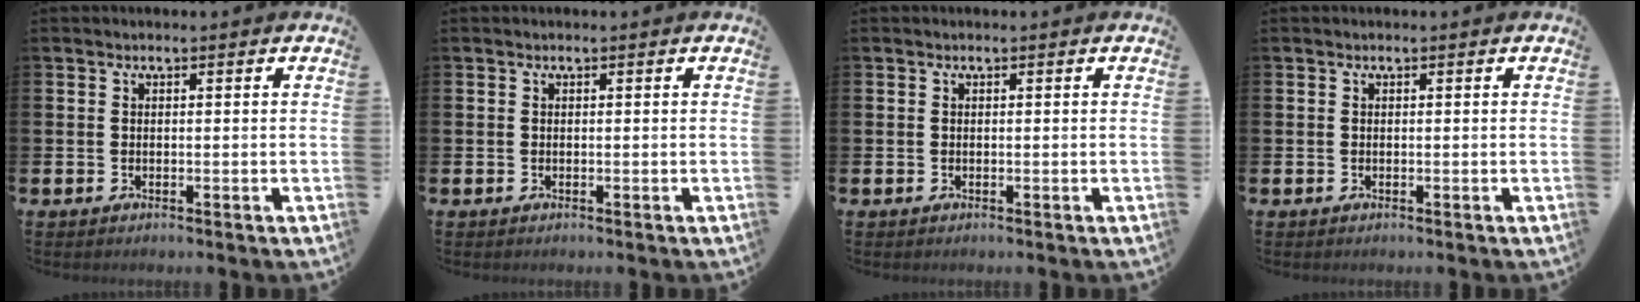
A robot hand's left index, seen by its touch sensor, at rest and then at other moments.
{"total": 0.0}
{"total": 0.0}
{"total": 0.0}